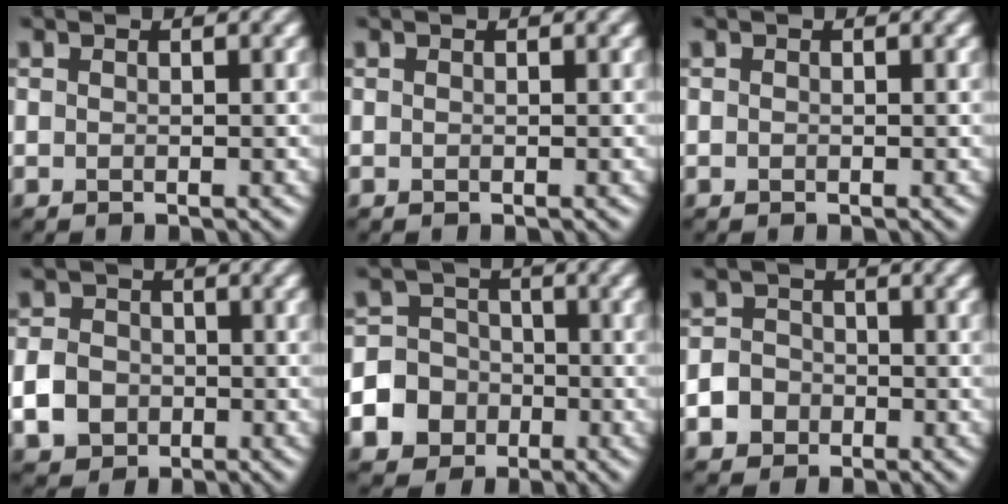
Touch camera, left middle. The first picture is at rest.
{"total": 0.0}
{"total": 0.0}
{"total": 4.0, "force": [-1.5, 3.3, 1.7], "torque": [-0.038, 0.001, -0.034]}
{"total": 8.7, "force": [-3.9, 7.6, 1.3], "torque": [-0.035, -0.019, -0.089]}
{"total": 4.2, "force": [-2.4, 3.4, 0.7], "torque": [0.008, -0.005, -0.058]}